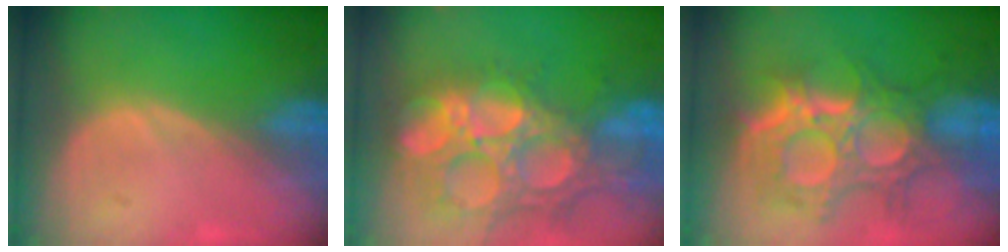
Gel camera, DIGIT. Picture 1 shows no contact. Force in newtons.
{"total": 14.8, "press": 12.3, "slide": 8.3}
{"total": 11.8, "press": 10.6, "slide": 5.2}